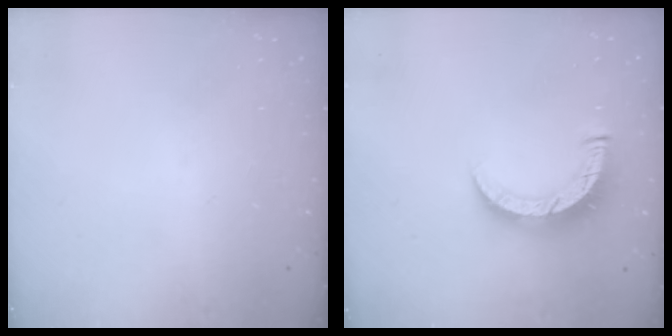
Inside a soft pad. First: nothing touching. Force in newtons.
{"total": 9.2, "press": 9.1, "slide": 0.6}